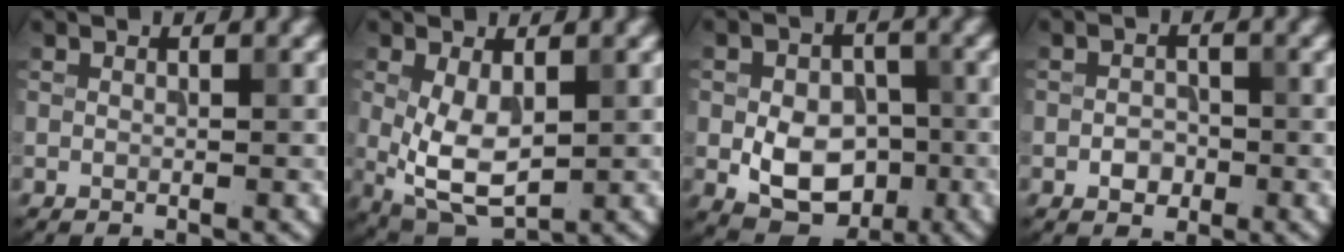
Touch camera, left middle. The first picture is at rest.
{"total": 5.6, "force": [0.1, 2.9, 4.8], "torque": [-0.111, -0.012, 0.013]}
{"total": 7.3, "force": [-1.7, 5.0, 5.0], "torque": [-0.087, -0.011, -0.026]}
{"total": 1.8, "force": [-0.7, 1.3, 0.9], "torque": [-0.013, 0.001, -0.014]}